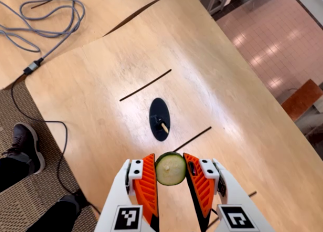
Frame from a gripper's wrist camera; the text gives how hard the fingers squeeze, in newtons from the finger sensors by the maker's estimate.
{"total": 8.7, "left": 8.7, "right": 8.8}